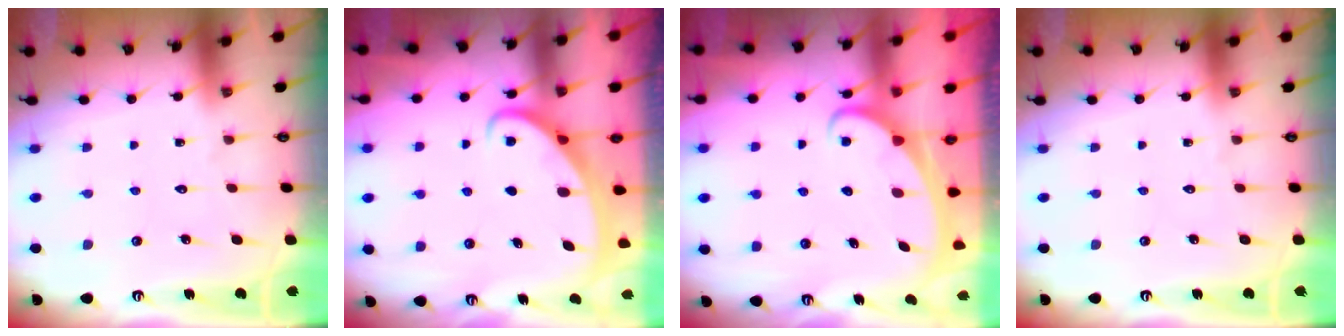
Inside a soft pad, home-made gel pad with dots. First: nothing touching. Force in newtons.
{"total": 2.5, "press": 2.5, "slide": 0.4}
{"total": 2.3, "press": 2.3, "slide": 0.3}
{"total": 0.0}